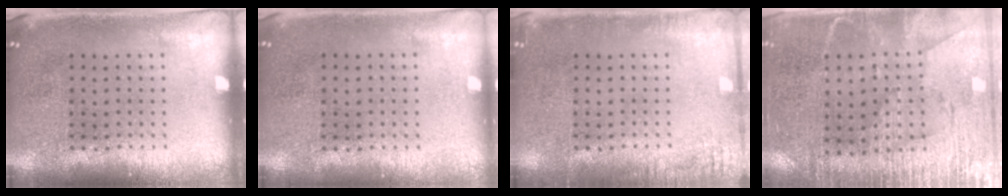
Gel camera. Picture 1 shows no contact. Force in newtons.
{"total": 0.0}
{"total": 1.7, "press": 1.7, "slide": 0.2}
{"total": 3.4, "press": 3.0, "slide": 1.5}